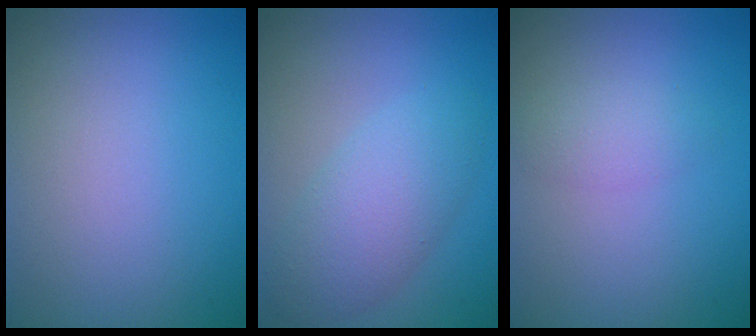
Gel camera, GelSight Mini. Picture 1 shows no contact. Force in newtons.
{"total": 4.5, "press": 4.5, "slide": 0.0}
{"total": 1.8, "press": 1.8, "slide": 0.1}